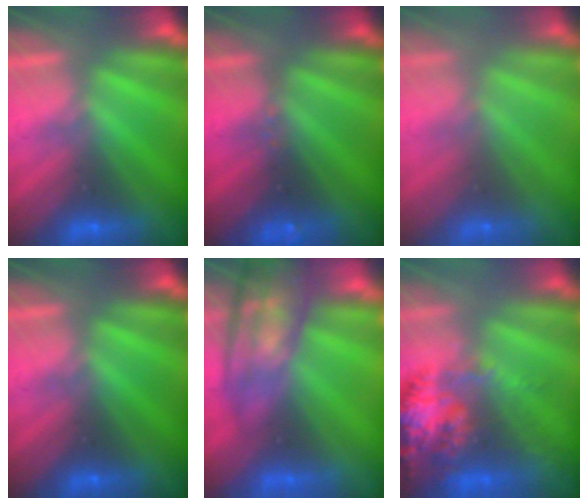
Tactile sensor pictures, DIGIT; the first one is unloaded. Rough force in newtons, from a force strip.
{"total": 2.4}
{"total": 7.7}
{"total": 0.0}
{"total": 7.7}
{"total": 8.0}